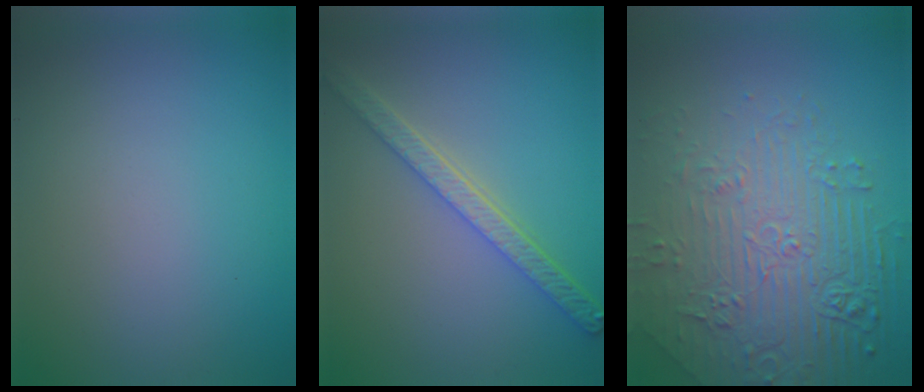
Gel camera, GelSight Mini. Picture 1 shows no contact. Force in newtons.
{"total": 4.4, "press": 3.5, "slide": 2.7}
{"total": 8.9, "press": 6.1, "slide": 6.4}